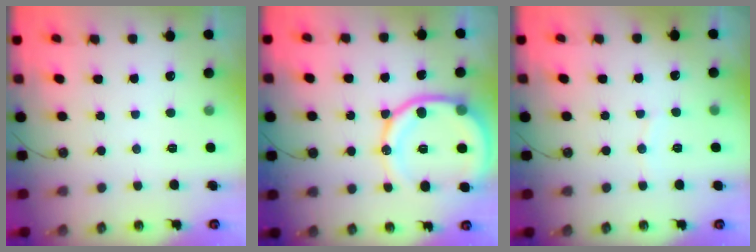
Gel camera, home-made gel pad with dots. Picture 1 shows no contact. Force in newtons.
{"total": 16.6, "press": 16.5, "slide": 1.8}
{"total": 2.8, "press": 2.8, "slide": 0.3}